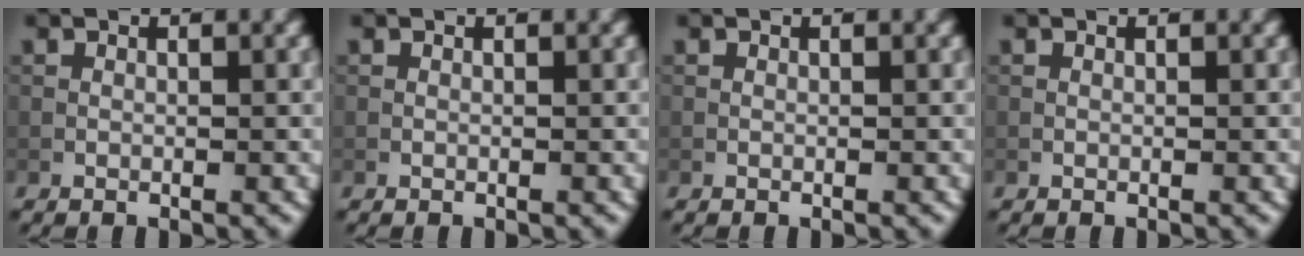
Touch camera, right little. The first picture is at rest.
{"total": 0.0}
{"total": 0.0}
{"total": 0.0}